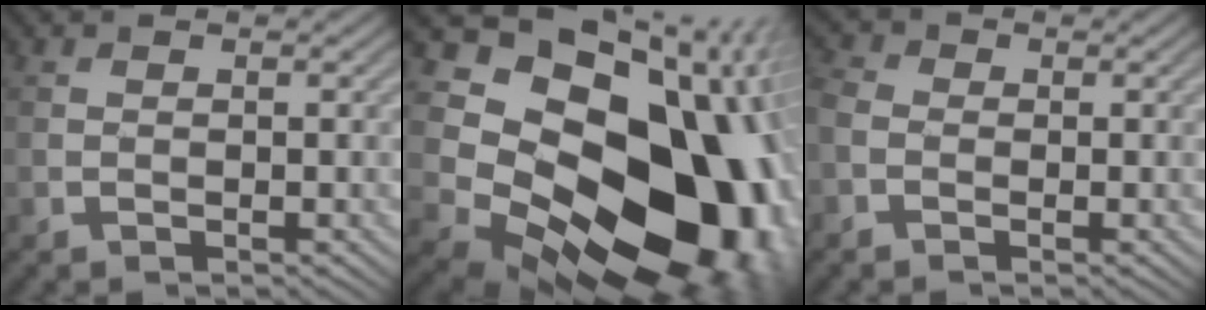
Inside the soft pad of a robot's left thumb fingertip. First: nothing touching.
{"total": 19.9, "force": [0.6, 15.0, 13.1], "torque": [-0.231, -0.051, 0.043]}
{"total": 3.5, "force": [-1.1, 2.8, 1.7], "torque": [-0.042, 0.001, -0.029]}